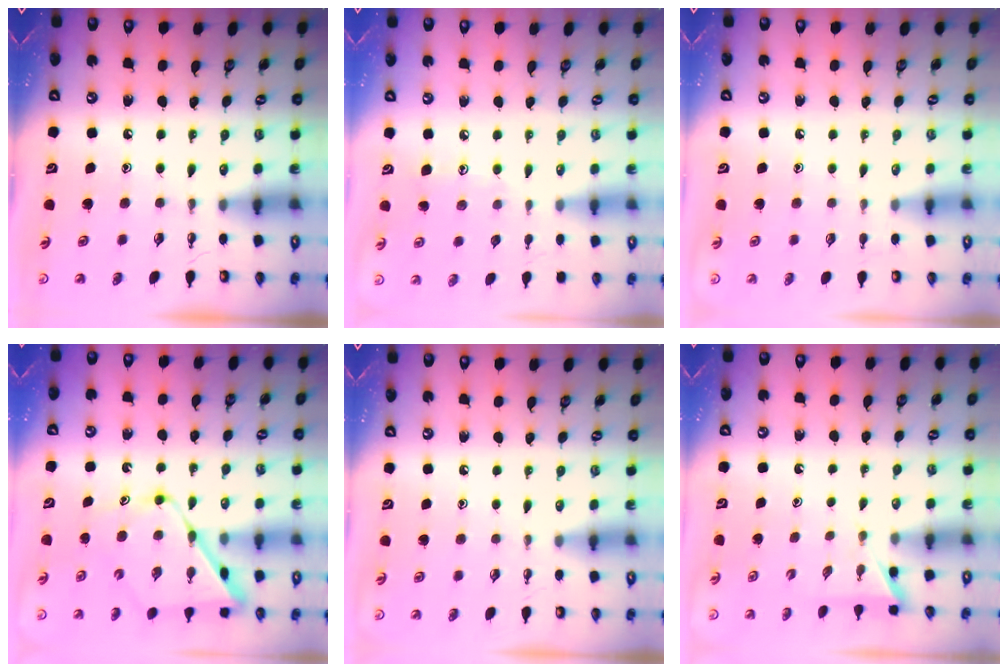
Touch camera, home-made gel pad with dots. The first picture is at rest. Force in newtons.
{"total": 5.8, "press": 5.8, "slide": 0.6}
{"total": 2.8, "press": 2.8, "slide": 0.2}
{"total": 12.2, "press": 12.2, "slide": 1.0}
{"total": 0.0}
{"total": 2.5, "press": 2.5, "slide": 0.2}